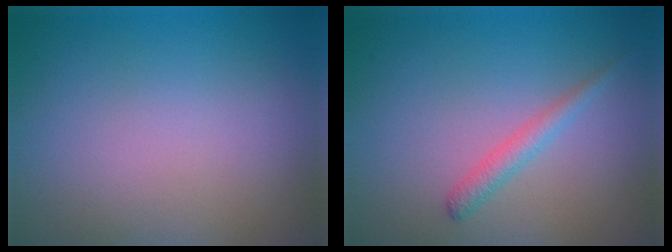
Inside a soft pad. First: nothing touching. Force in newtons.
{"total": 1.6, "press": 1.6, "slide": 0.1}